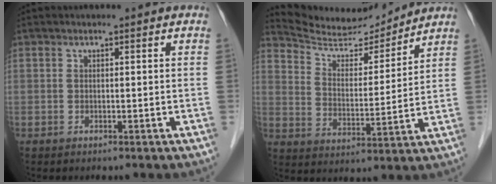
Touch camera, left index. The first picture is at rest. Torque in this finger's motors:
{"motor_torque": [0.39, -0.95, -0.05, -0.04]}